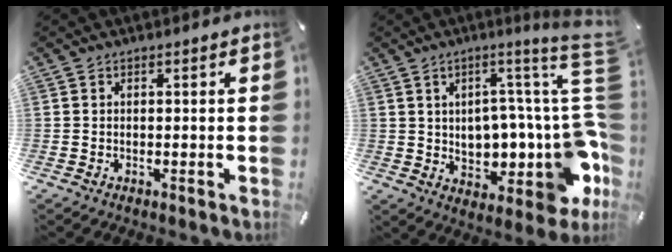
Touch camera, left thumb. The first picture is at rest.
{"total": 17.1, "force": [1.9, 6.0, 15.9], "torque": [-0.204, -0.055, 0.034]}